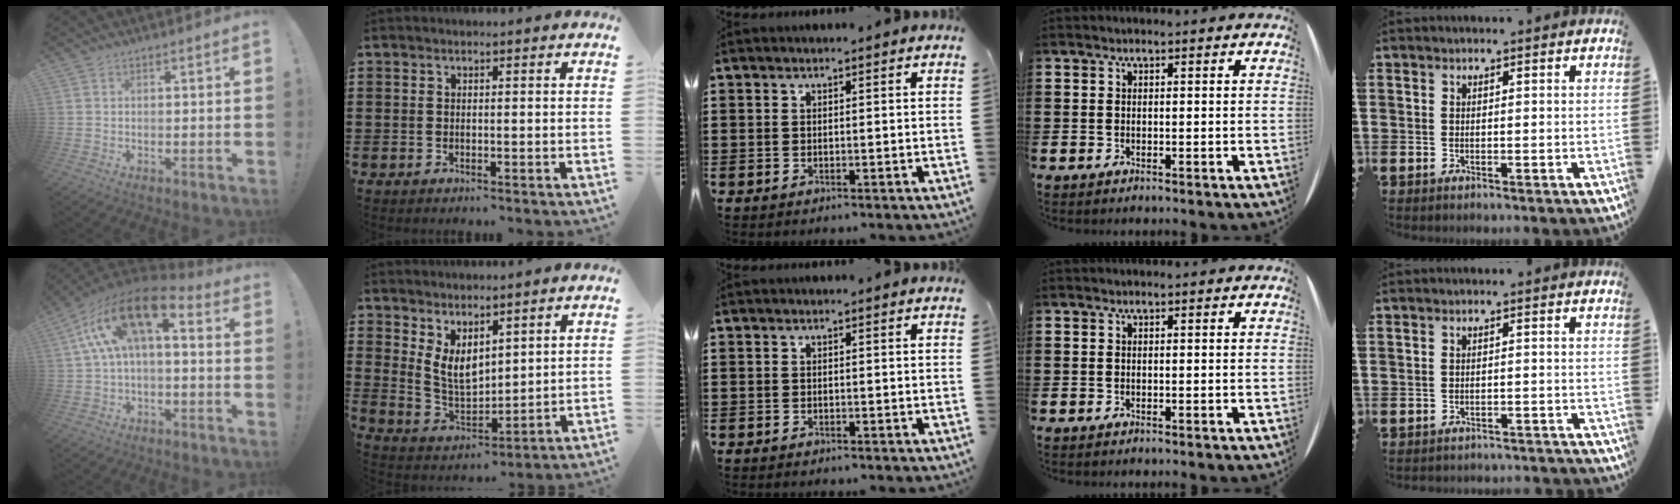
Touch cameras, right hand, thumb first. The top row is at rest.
{"thumb": {"total": 16.1, "force": [5.3, 7.4, 13.3], "torque": [-0.240, -0.017, 0.097]}, "index": {"total": 5.3, "force": [3.4, 2.7, 3.1], "torque": [-0.081, -0.016, 0.063]}, "middle": {"total": 0.6, "force": [-0.6, 0.1, 0.1], "torque": [-0.002, -0.001, -0.013]}, "little": {"total": 1.4, "force": [-1.4, -0.1, -0.1], "torque": [-0.002, 0.003, -0.031]}}